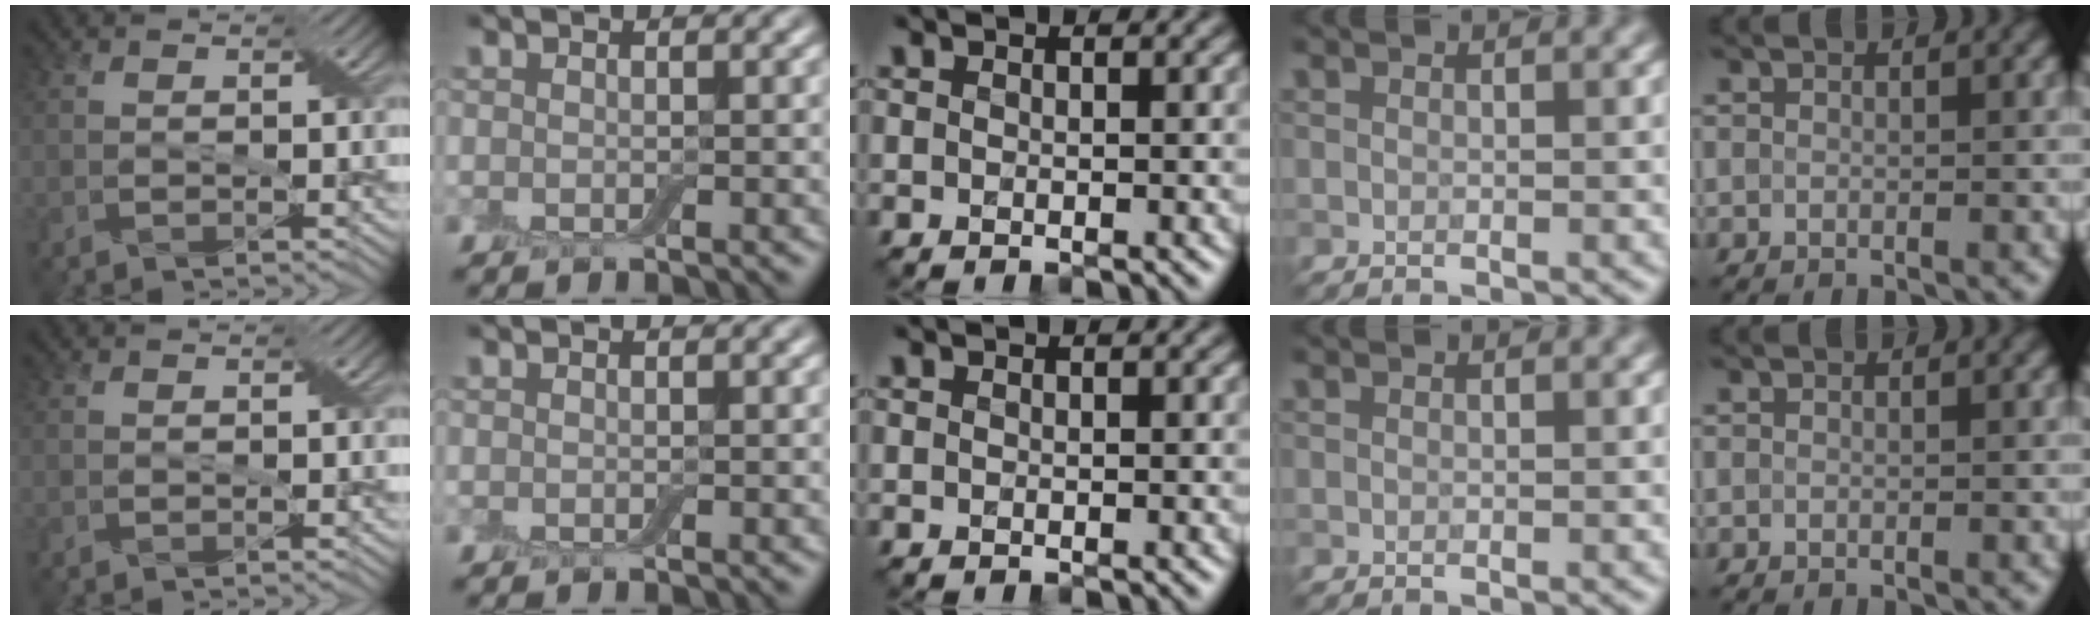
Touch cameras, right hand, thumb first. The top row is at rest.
{}